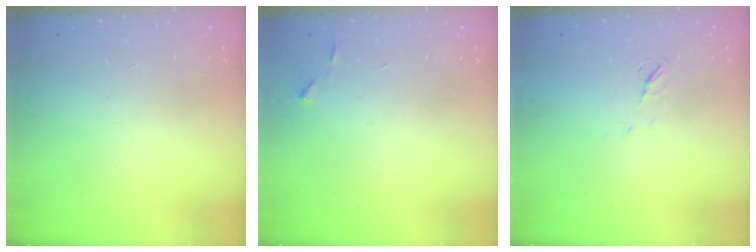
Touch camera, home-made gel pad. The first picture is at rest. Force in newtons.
{"total": 2.7, "press": 2.7, "slide": 0.3}
{"total": 4.9, "press": 4.8, "slide": 1.3}